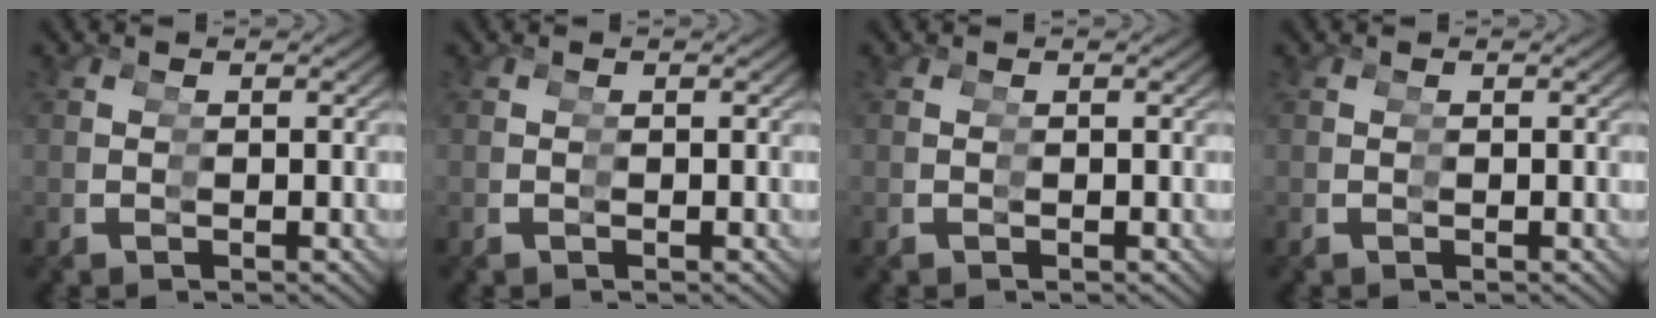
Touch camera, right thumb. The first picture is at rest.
{"total": 0.0}
{"total": 0.0}
{"total": 0.0}